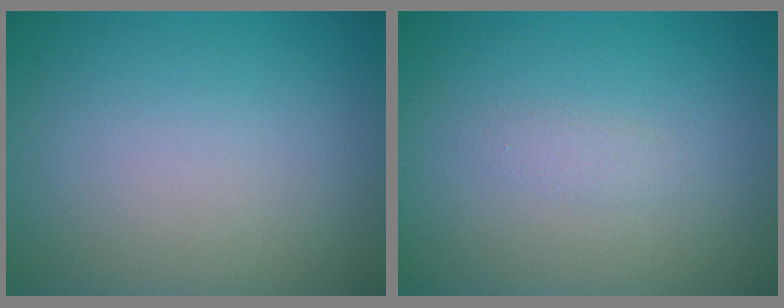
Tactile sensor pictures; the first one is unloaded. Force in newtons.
{"total": 0.9, "press": 0.9, "slide": 0.0}